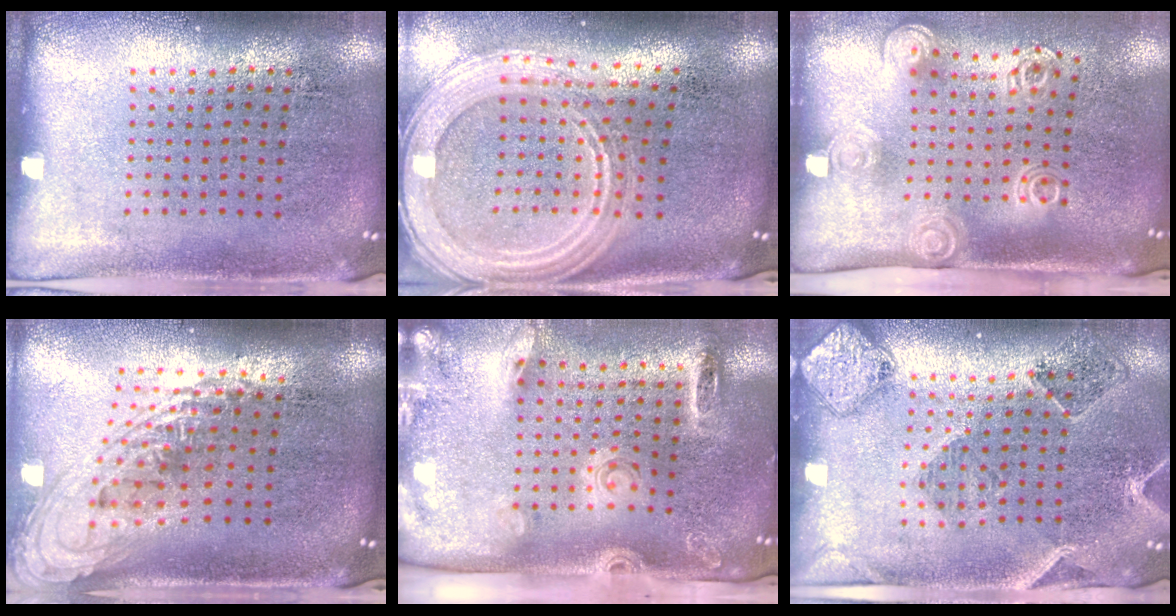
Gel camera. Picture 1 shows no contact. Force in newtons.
{"total": 3.0, "press": 2.5, "slide": 1.7}
{"total": 2.0, "press": 1.4, "slide": 1.5}
{"total": 2.0, "press": 1.5, "slide": 1.3}
{"total": 2.7, "press": 1.9, "slide": 1.9}
{"total": 0.7, "press": 0.7, "slide": 0.3}